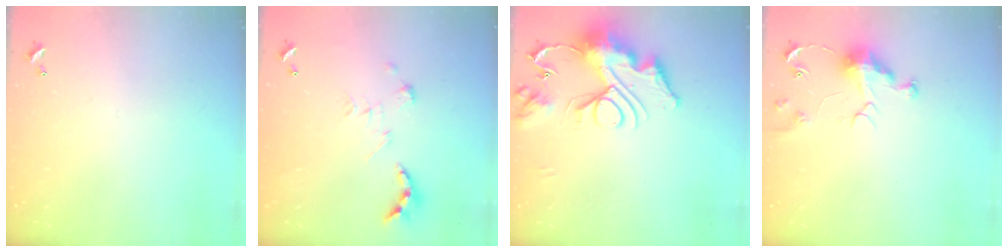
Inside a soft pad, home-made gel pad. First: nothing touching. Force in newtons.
{"total": 2.7, "press": 2.2, "slide": 1.5}
{"total": 17.1, "press": 17.1, "slide": 1.7}
{"total": 7.0, "press": 7.0, "slide": 0.7}